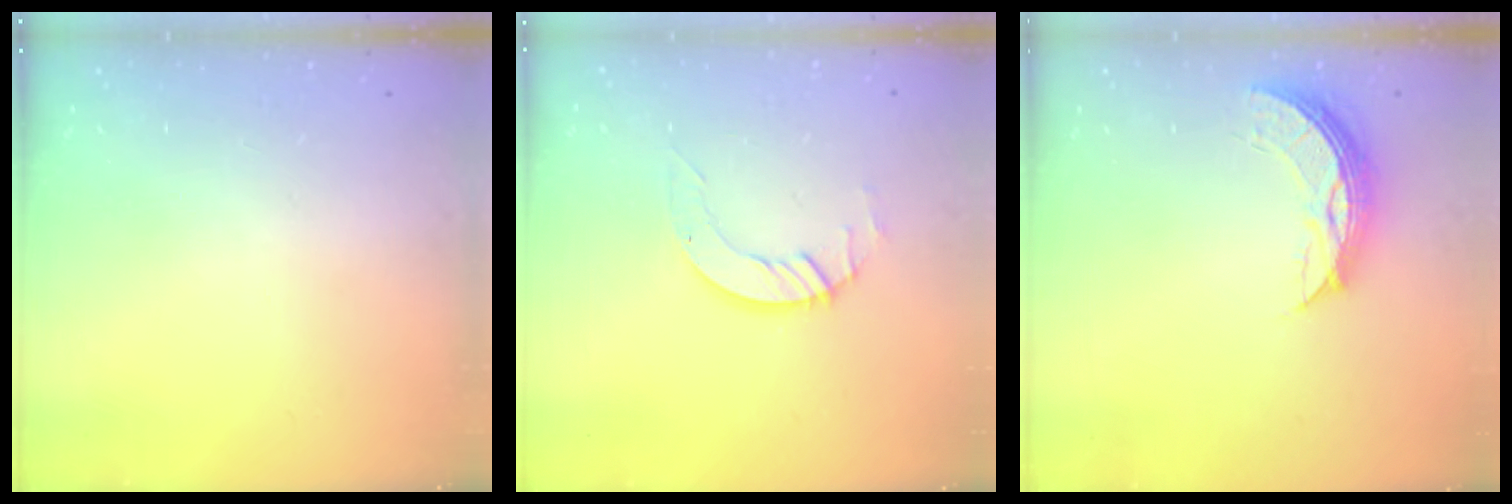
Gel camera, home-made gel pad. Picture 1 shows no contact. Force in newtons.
{"total": 4.1, "press": 4.1, "slide": 0.1}
{"total": 8.8, "press": 8.7, "slide": 0.6}